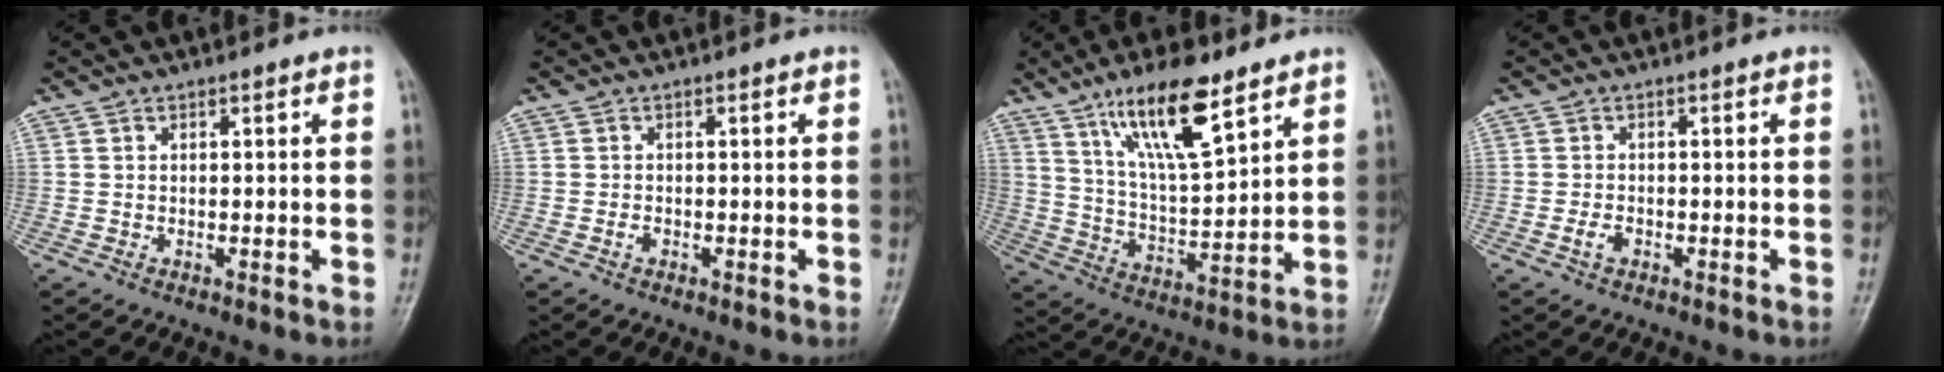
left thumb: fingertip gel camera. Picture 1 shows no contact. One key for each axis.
{"total": 0.9, "fx": -0.5, "fy": 0.6, "fz": 0.6, "tx": -0.011, "ty": 0.003, "tz": -0.009}
{"total": 14.5, "fx": 9.1, "fy": 3.9, "fz": 10.6, "tx": -0.169, "ty": -0.047, "tz": 0.171}
{"total": 2.0, "fx": -0.9, "fy": 1.2, "fz": 1.3, "tx": -0.026, "ty": 0.007, "tz": -0.018}